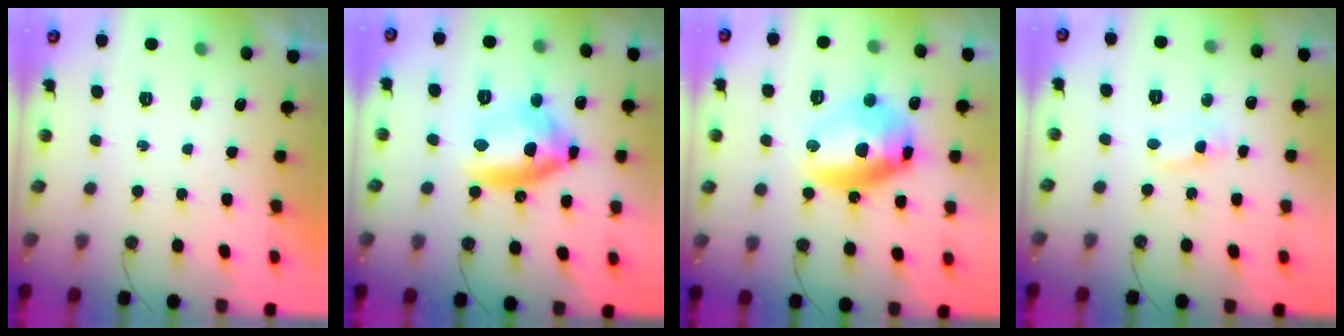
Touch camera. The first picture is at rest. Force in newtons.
{"total": 19.7, "press": 16.6, "slide": 10.6}
{"total": 14.8, "press": 14.7, "slide": 1.7}
{"total": 2.5, "press": 2.5, "slide": 0.3}